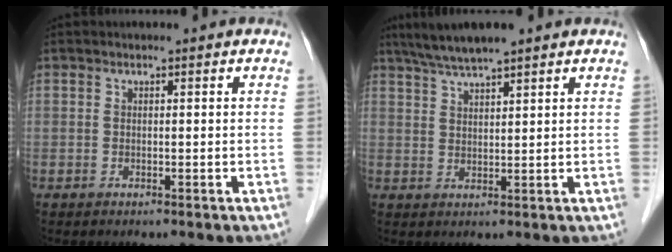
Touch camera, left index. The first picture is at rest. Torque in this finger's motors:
{"motor_torque": [0.07, -0.02, 0.14, 0.03]}